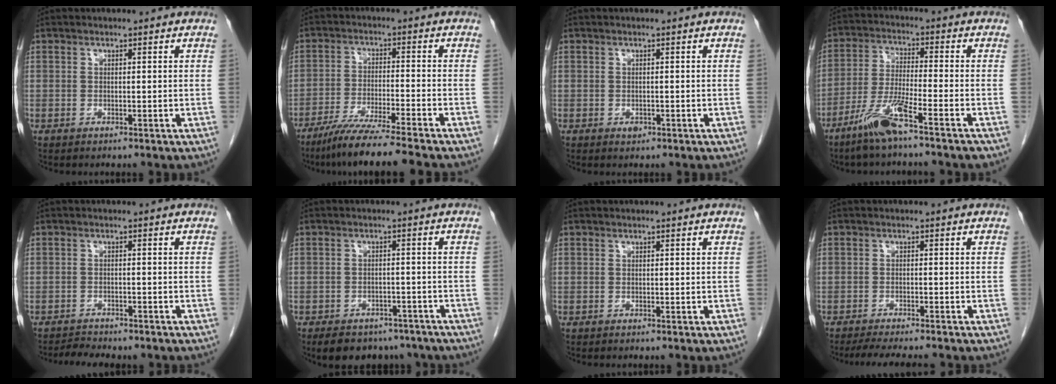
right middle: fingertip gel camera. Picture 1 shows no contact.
{"total": 10.0, "force": [-8.3, -1.5, 5.4], "torque": [-0.084, -0.037, -0.140]}
{"total": 0.8, "force": [-0.4, 0.5, 0.4], "torque": [-0.007, 0.000, -0.003]}
{"total": 8.2, "force": [-5.5, -0.4, 6.1], "torque": [-0.129, -0.017, -0.111]}
{"total": 3.2, "force": [-3.1, 0.6, 0.8], "torque": [-0.016, -0.009, -0.046]}
{"total": 10.9, "force": [-8.2, 6.4, 3.1], "torque": [-0.038, 0.008, -0.097]}
{"total": 0.0}
{"total": 8.0, "force": [-7.0, 0.9, 3.8], "torque": [-0.055, -0.014, -0.103]}